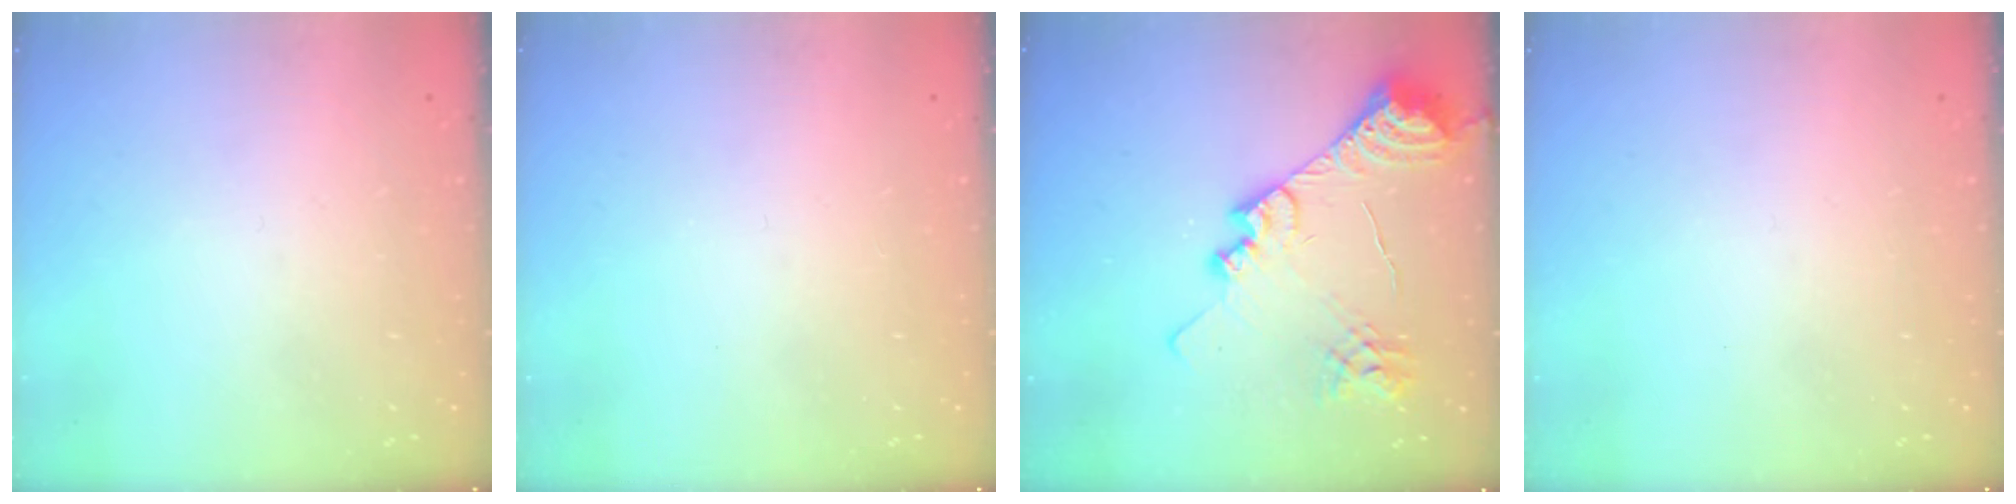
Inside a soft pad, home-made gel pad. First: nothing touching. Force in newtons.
{"total": 0.0}
{"total": 21.7, "press": 21.6, "slide": 2.7}
{"total": 0.0}